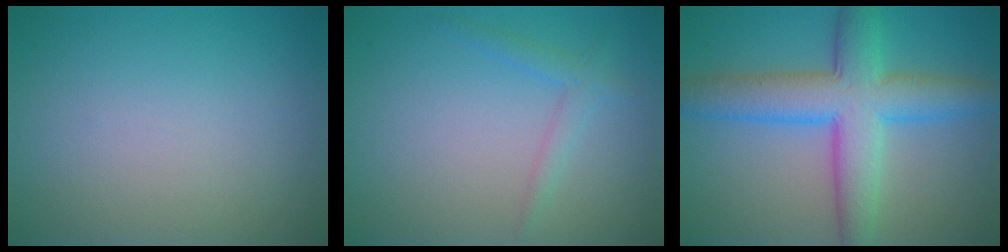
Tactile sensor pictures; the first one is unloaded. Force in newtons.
{"total": 1.5, "press": 1.5, "slide": 0.1}
{"total": 7.6, "press": 7.6, "slide": 0.4}